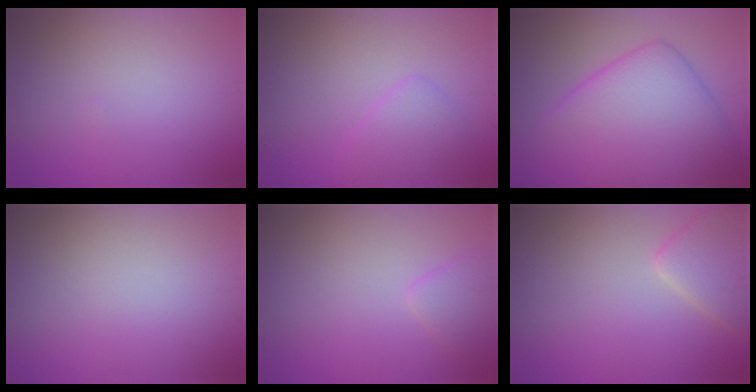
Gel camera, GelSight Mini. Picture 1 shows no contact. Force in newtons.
{"total": 2.0, "press": 2.0, "slide": 0.1}
{"total": 9.7, "press": 9.7, "slide": 0.2}
{"total": 0.0}
{"total": 1.5, "press": 1.5, "slide": 0.2}
{"total": 3.4, "press": 3.4, "slide": 0.4}